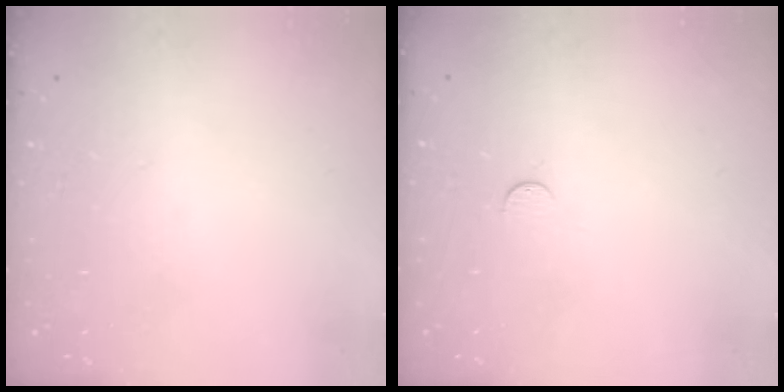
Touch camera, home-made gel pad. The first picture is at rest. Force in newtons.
{"total": 3.3, "press": 3.2, "slide": 0.3}